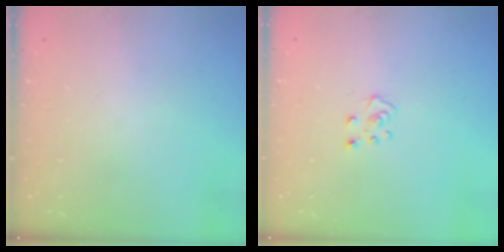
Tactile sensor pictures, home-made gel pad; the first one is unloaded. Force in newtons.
{"total": 4.6, "press": 4.6, "slide": 0.5}